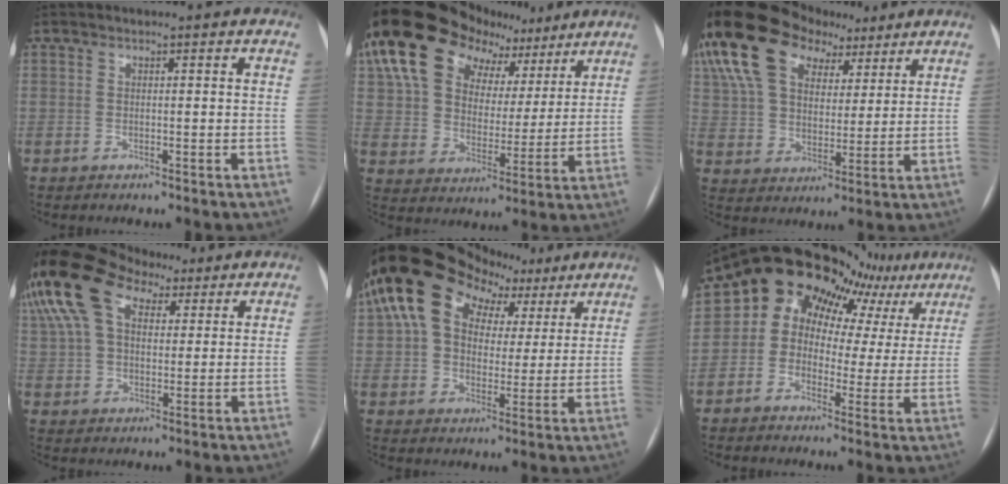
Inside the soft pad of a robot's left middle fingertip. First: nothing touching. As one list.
[{"total": 18.3, "force": [11.5, 11.2, 8.8], "torque": [-0.150, 0.065, 0.197]}, {"total": 22.8, "force": [13.6, 13.7, 12.3], "torque": [-0.294, 0.081, 0.246]}, {"total": 16.1, "force": [8.8, 9.1, 9.9], "torque": [-0.232, 0.063, 0.161]}, {"total": 16.2, "force": [7.8, 11.0, 9.0], "torque": [-0.172, 0.066, 0.130]}, {"total": 14.8, "force": [9.9, 9.0, 6.4], "torque": [-0.092, 0.045, 0.107]}]